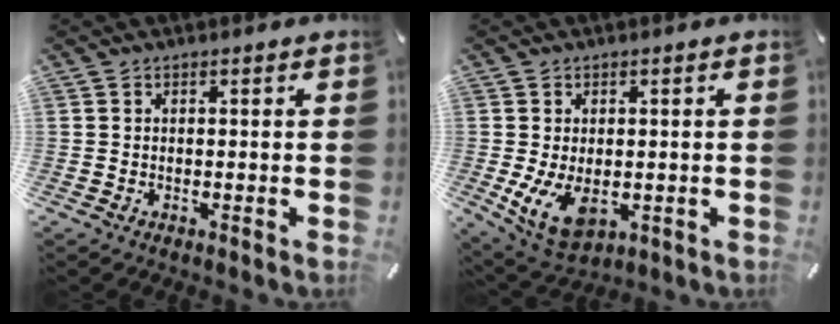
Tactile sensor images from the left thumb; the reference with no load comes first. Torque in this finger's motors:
{"motor_torque": [1.80, 2.06, 1.29, 0.27, 0.15]}